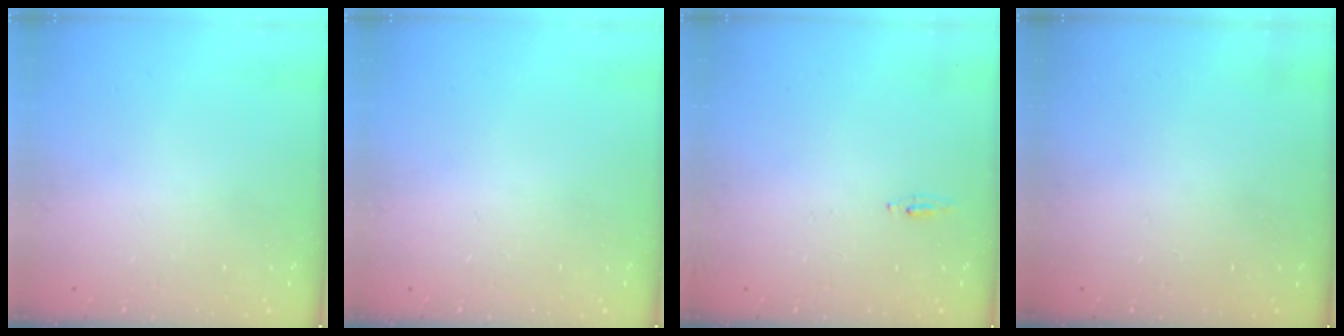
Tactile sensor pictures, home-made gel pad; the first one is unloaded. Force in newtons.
{"total": 0.0}
{"total": 4.6, "press": 4.4, "slide": 1.6}
{"total": 0.0}